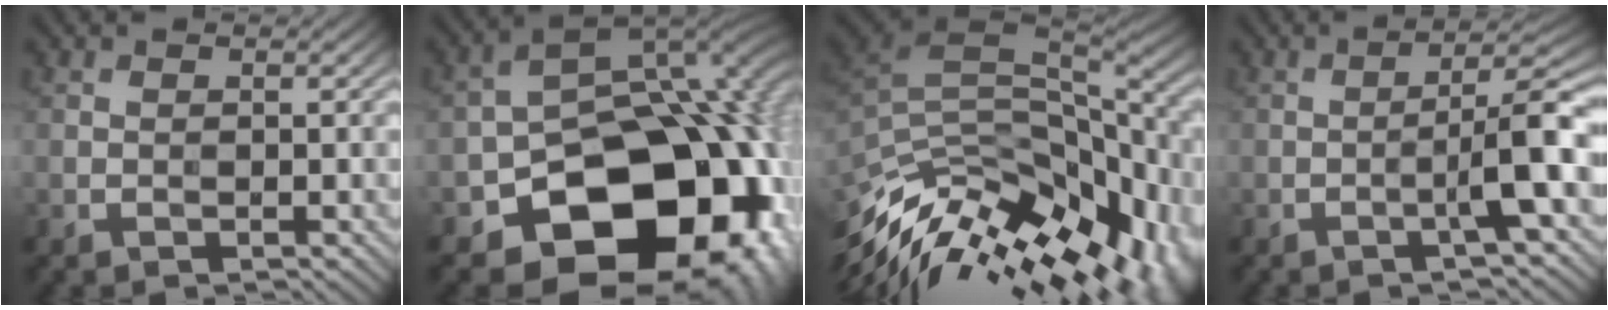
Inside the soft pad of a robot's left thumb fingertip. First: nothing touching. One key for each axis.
{"total": 20.4, "fx": -8.5, "fy": 13.6, "fz": 12.5, "tx": -0.151, "ty": -0.029, "tz": -0.113}
{"total": 17.2, "fx": -10.8, "fy": 7.7, "fz": 11.0, "tx": -0.205, "ty": 0.004, "tz": -0.166}
{"total": 6.6, "fx": -1.9, "fy": 0.9, "fz": 6.3, "tx": -0.094, "ty": 0.028, "tz": -0.036}